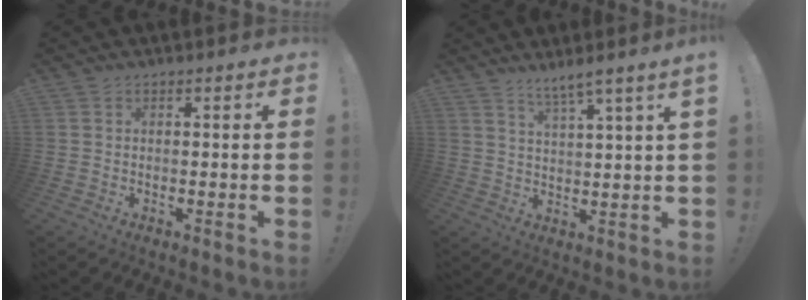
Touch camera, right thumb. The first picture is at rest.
{"total": 5.5, "force": [3.9, -0.9, 3.7], "torque": [-0.061, -0.025, 0.062]}